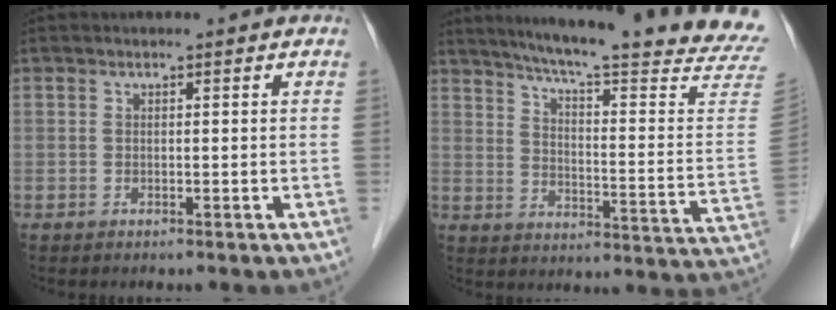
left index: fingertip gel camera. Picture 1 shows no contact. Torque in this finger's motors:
{"motor_torque": [-0.17, -0.39, 0.21, 0.07]}